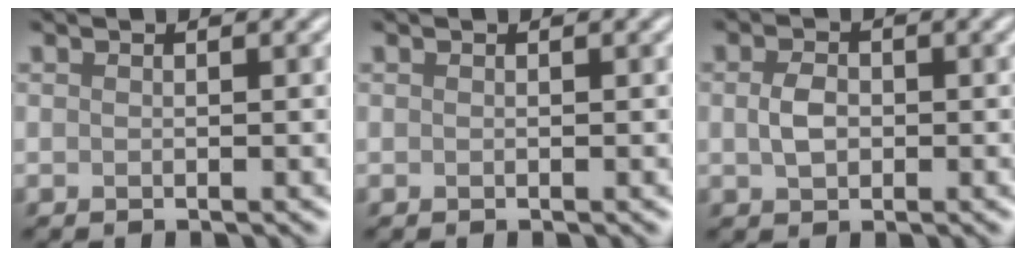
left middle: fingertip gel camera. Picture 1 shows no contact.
{"total": 0.0}
{"total": 2.2, "force": [0.0, 1.6, 1.5], "torque": [-0.037, 0.001, -0.001]}